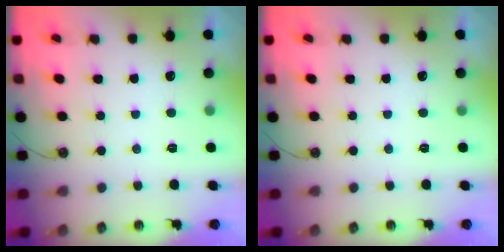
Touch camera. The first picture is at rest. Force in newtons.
{"total": 0.0}